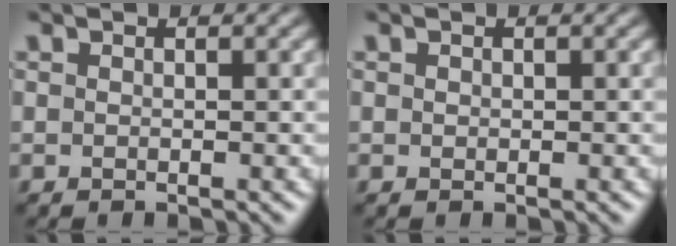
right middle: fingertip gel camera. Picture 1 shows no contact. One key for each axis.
{"total": 0.0}